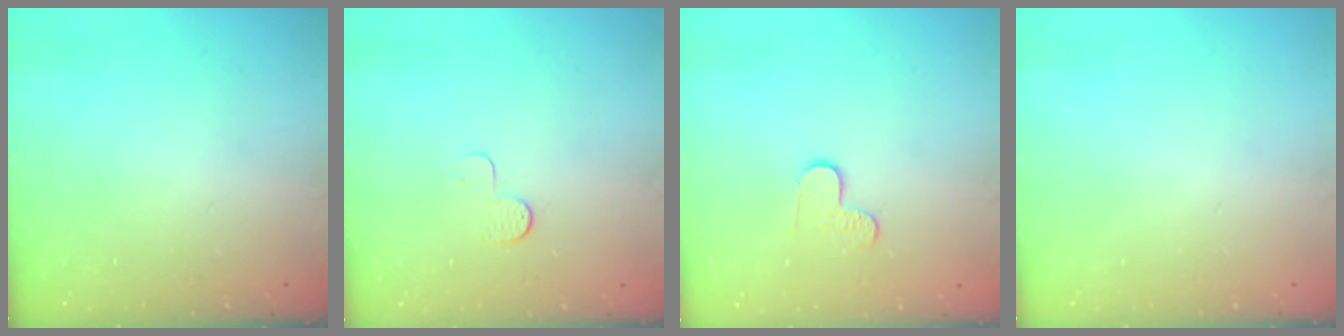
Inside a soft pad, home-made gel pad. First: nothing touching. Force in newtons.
{"total": 4.6, "press": 4.6, "slide": 0.3}
{"total": 4.4, "press": 4.3, "slide": 0.4}
{"total": 0.0}